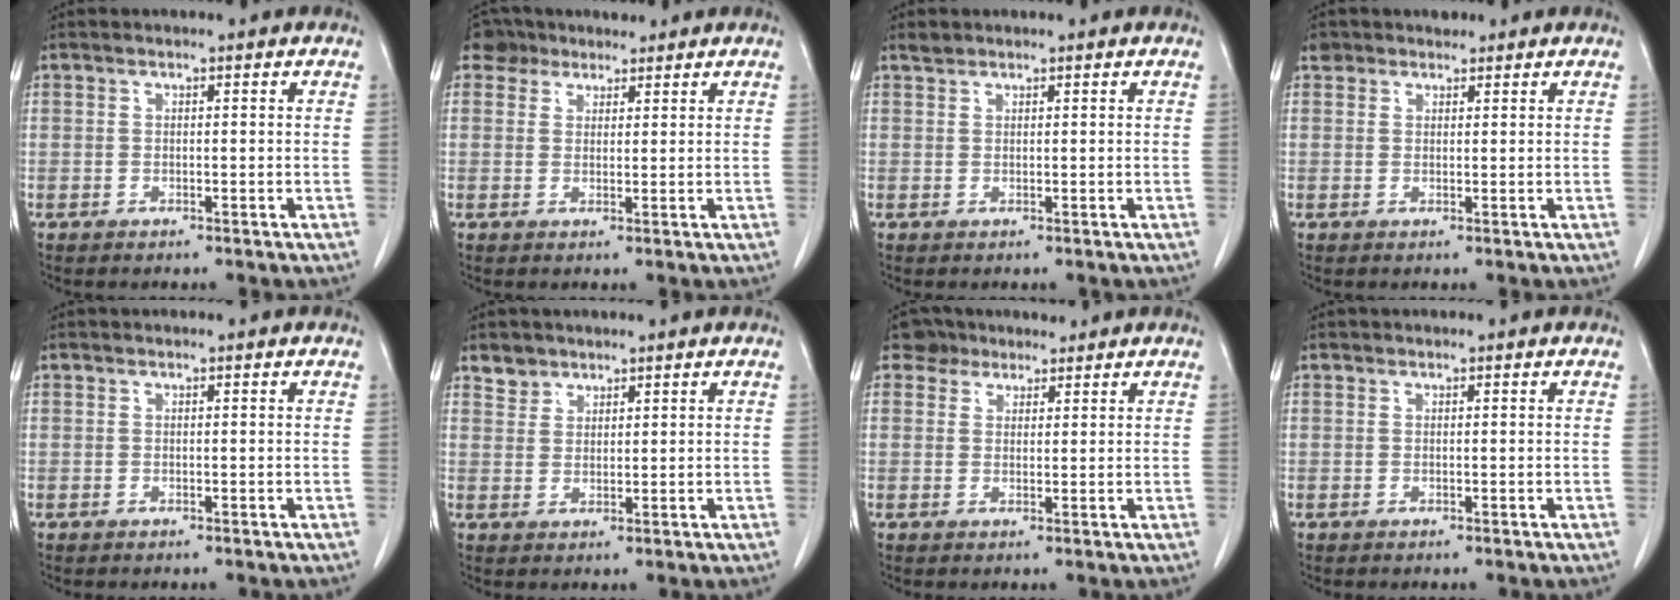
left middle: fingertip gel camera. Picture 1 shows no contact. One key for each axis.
{"total": 3.8, "fx": 2.9, "fy": 2.4, "fz": 0.0, "tx": 0.000, "ty": 0.023, "tz": 0.049}
{"total": 0.9, "fx": 0.8, "fy": 0.3, "fz": 0.0, "tx": -0.004, "ty": 0.003, "tz": 0.017}
{"total": 2.0, "fx": 1.4, "fy": 1.3, "fz": -0.1, "tx": 0.007, "ty": 0.011, "tz": 0.020}
{"total": 0.0}
{"total": 2.6, "fx": 2.1, "fy": 1.5, "fz": -0.1, "tx": 0.004, "ty": 0.008, "tz": 0.035}
{"total": 3.5, "fx": 2.8, "fy": 2.2, "fz": -0.1, "tx": 0.004, "ty": 0.021, "tz": 0.046}
{"total": 0.0}